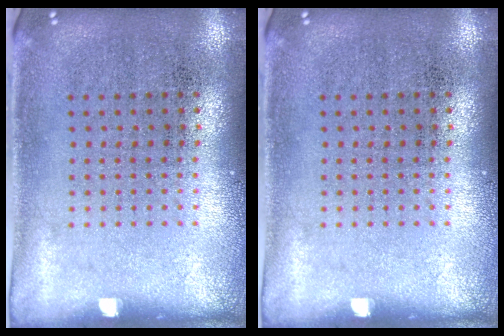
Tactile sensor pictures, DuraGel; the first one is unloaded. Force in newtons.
{"total": 0.0}